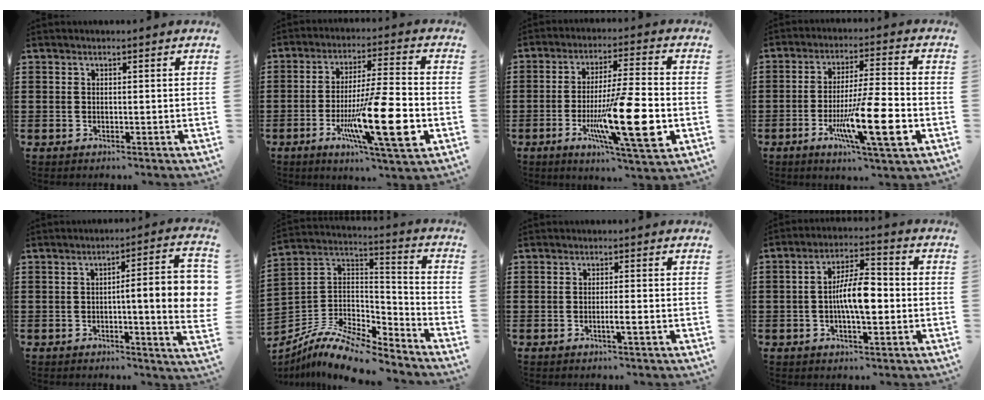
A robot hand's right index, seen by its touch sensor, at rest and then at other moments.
{"total": 15.9, "force": [-4.7, 2.9, 14.9], "torque": [-0.269, -0.011, -0.077]}
{"total": 16.1, "force": [-4.3, 3.2, 15.2], "torque": [-0.259, -0.015, -0.068]}
{"total": 13.2, "force": [-4.4, 2.0, 12.3], "torque": [-0.223, -0.007, -0.075]}
{"total": 9.6, "force": [-0.1, 1.2, 9.5], "torque": [-0.141, -0.008, -0.007]}
{"total": 10.2, "force": [-8.6, 2.9, 4.6], "torque": [-0.094, 0.017, -0.171]}
{"total": 2.0, "force": [-0.8, -0.1, 1.8], "torque": [-0.029, -0.003, -0.015]}
{"total": 8.1, "force": [-0.9, 2.8, 7.5], "torque": [-0.145, 0.005, -0.020]}